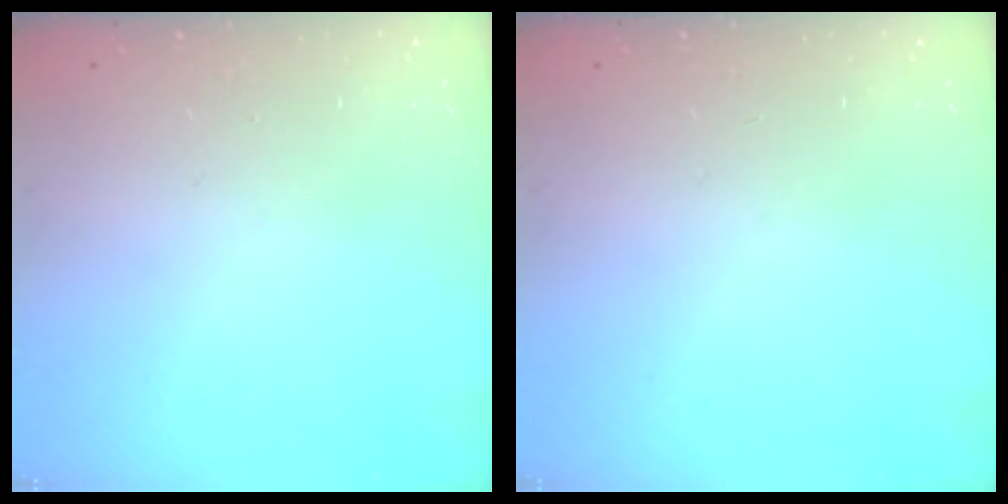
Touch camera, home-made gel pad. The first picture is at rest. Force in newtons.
{"total": 0.0}